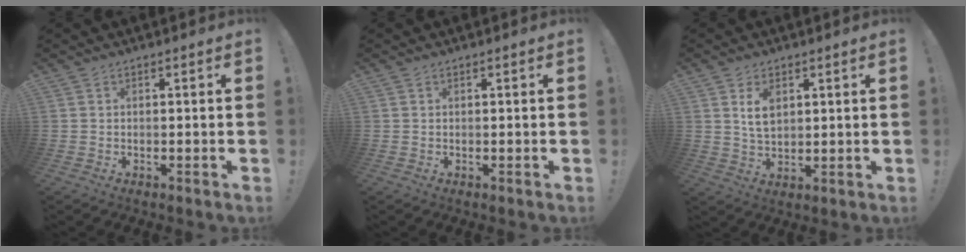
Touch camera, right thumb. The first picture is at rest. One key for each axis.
{"total": 0.0}
{"total": 6.0, "fx": 2.4, "fy": 3.8, "fz": 4.0, "tx": -0.055, "ty": -0.006, "tz": 0.042}